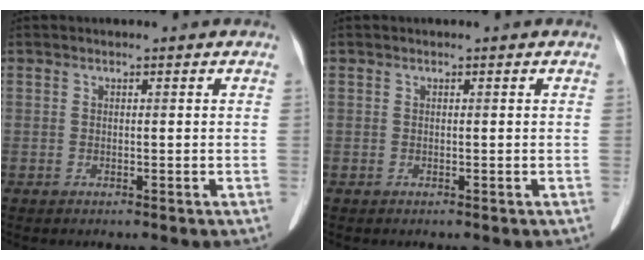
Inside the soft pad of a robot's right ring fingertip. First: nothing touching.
{"total": 0.0}